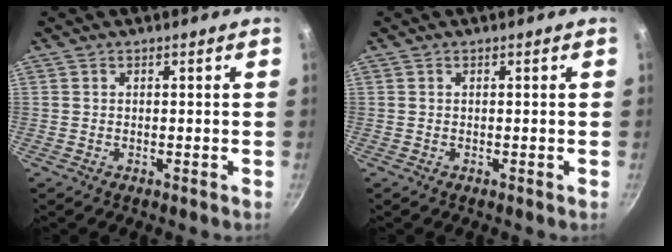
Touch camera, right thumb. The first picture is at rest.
{"total": 0.0}